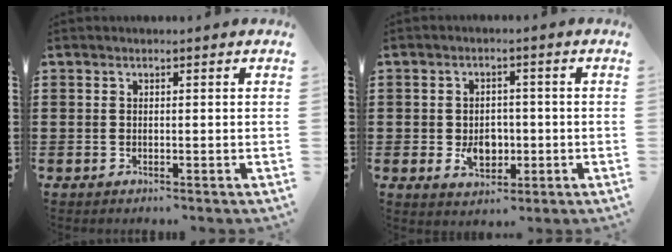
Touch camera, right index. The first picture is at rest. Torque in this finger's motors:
{"motor_torque": [0.07, 0.02, 0.14, 0.03]}